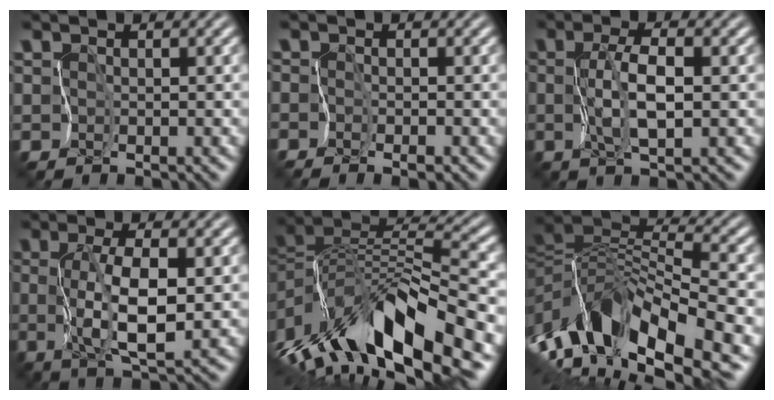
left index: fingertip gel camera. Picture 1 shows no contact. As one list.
[{"total": 0.9, "force": [-0.9, 0.0, 0.1], "torque": [-0.007, -0.004, -0.021]}, {"total": 3.0, "force": [0.0, 0.4, 3.0], "torque": [-0.067, -0.001, 0.001]}, {"total": 4.8, "force": [0.0, 1.0, 4.7], "torque": [-0.095, -0.005, 0.002]}, {"total": 11.8, "force": [-4.2, 3.5, 10.5], "torque": [-0.195, 0.014, -0.065]}, {"total": 10.9, "force": [-4.4, 4.1, 9.0], "torque": [-0.164, 0.011, -0.083]}]